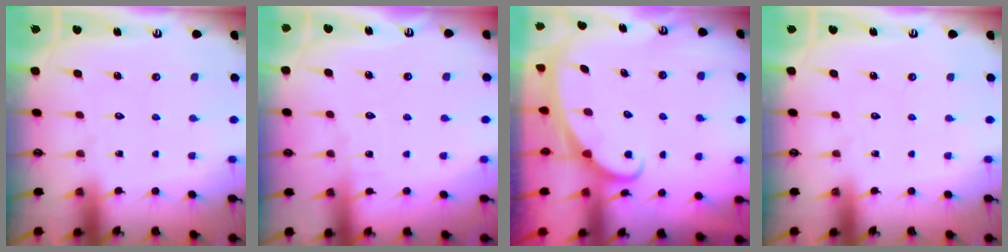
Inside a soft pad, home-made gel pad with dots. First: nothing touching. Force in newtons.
{"total": 2.4, "press": 2.4, "slide": 0.3}
{"total": 2.3, "press": 2.3, "slide": 0.3}
{"total": 0.0}